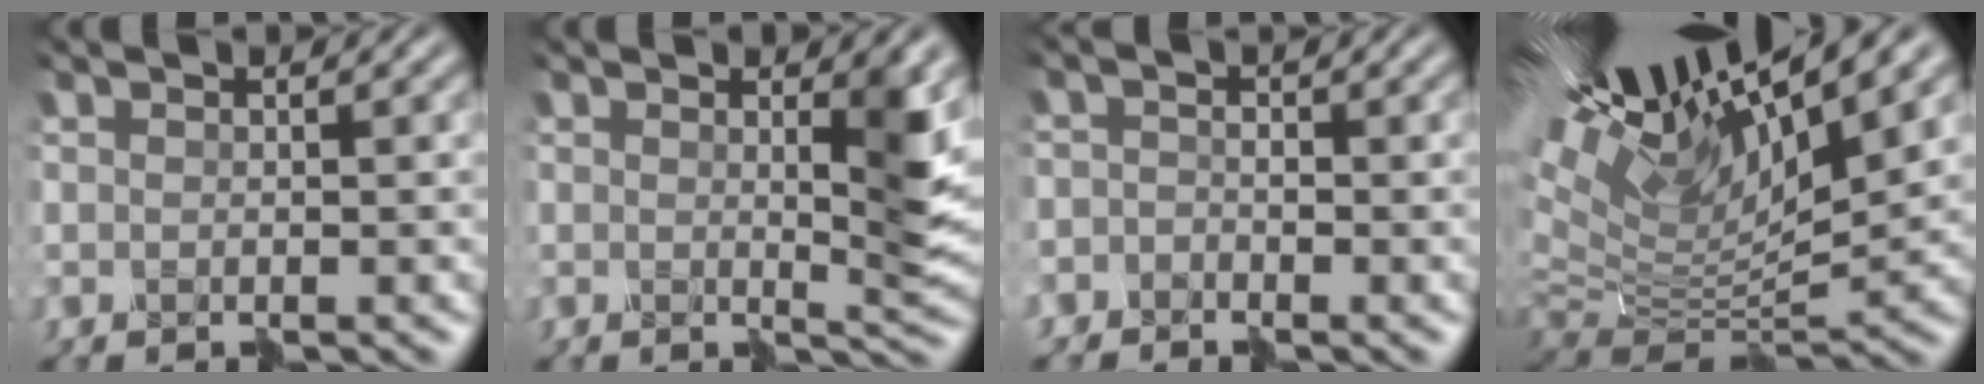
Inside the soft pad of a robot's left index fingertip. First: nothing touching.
{"total": 4.4, "force": [1.1, 1.0, 4.1], "torque": [-0.061, 0.001, 0.015]}
{"total": 1.8, "force": [-1.5, 0.6, -0.8], "torque": [0.016, 0.006, -0.033]}
{"total": 13.6, "force": [8.4, 4.1, 9.9], "torque": [-0.216, 0.044, 0.148]}